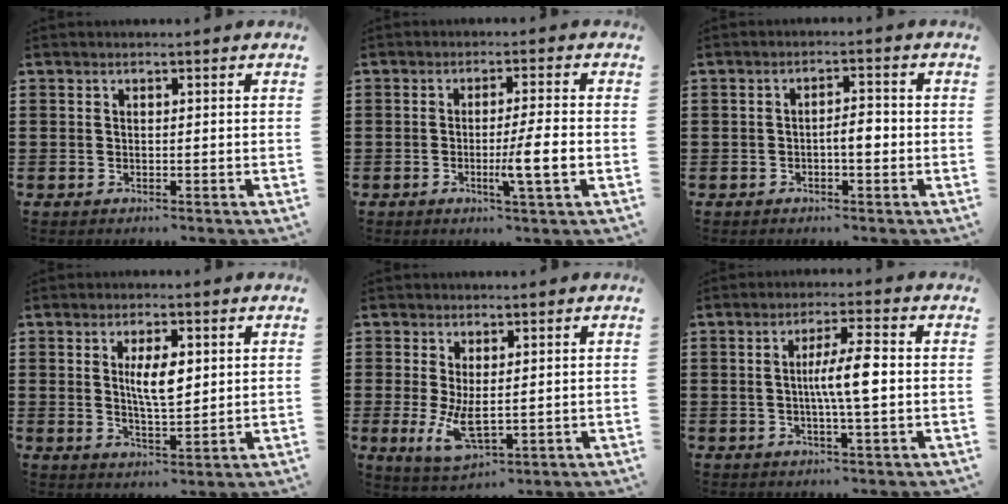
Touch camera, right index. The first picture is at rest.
{"total": 5.7, "force": [-1.5, -0.2, 5.5], "torque": [-0.090, -0.013, -0.027]}
{"total": 3.1, "force": [-0.9, 1.0, 2.9], "torque": [-0.051, 0.005, -0.017]}
{"total": 5.8, "force": [1.3, 1.9, 5.3], "torque": [-0.099, 0.004, 0.018]}
{"total": 6.0, "force": [0.0, 2.5, 5.4], "torque": [-0.104, -0.018, -0.003]}
{"total": 6.4, "force": [-0.1, 0.6, 6.4], "torque": [-0.115, -0.001, -0.007]}